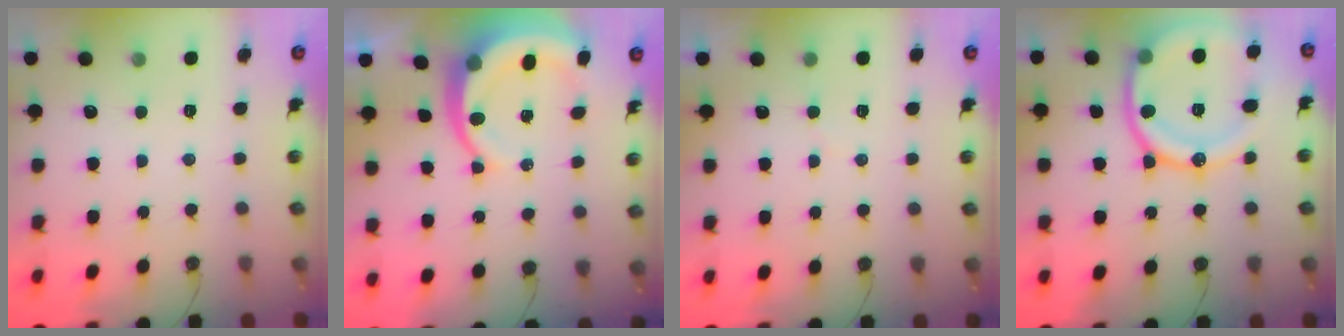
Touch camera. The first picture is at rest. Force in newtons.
{"total": 10.0, "press": 9.9, "slide": 1.4}
{"total": 2.7, "press": 2.6, "slide": 0.3}
{"total": 20.4, "press": 20.2, "slide": 2.4}